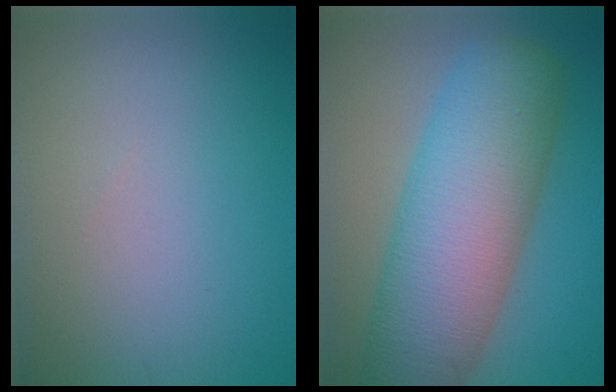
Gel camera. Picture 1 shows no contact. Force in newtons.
{"total": 12.0, "press": 12.0, "slide": 0.5}